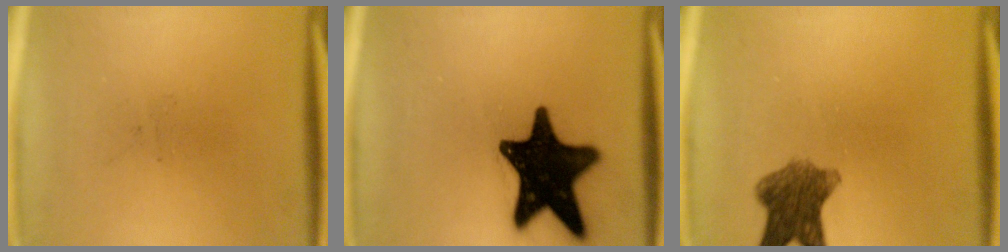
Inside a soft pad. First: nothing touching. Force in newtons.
{"total": 18.8}
{"total": 7.2}